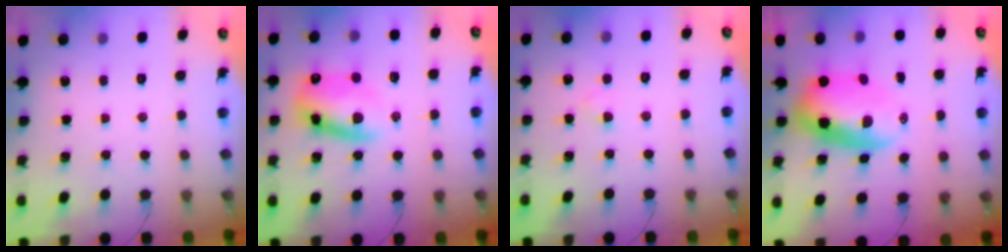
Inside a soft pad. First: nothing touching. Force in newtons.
{"total": 11.7, "press": 11.4, "slide": 2.7}
{"total": 1.7, "press": 1.4, "slide": 0.8}
{"total": 8.6, "press": 8.3, "slide": 2.1}